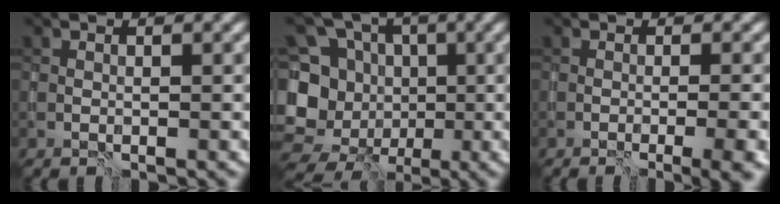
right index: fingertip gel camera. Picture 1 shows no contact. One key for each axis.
{"total": 13.8, "fx": -2.9, "fy": 12.3, "fz": 5.6, "tx": -0.134, "ty": 0.010, "tz": -0.058}
{"total": 4.4, "fx": -1.3, "fy": 1.4, "fz": 4.0, "tx": -0.029, "ty": -0.007, "tz": -0.013}